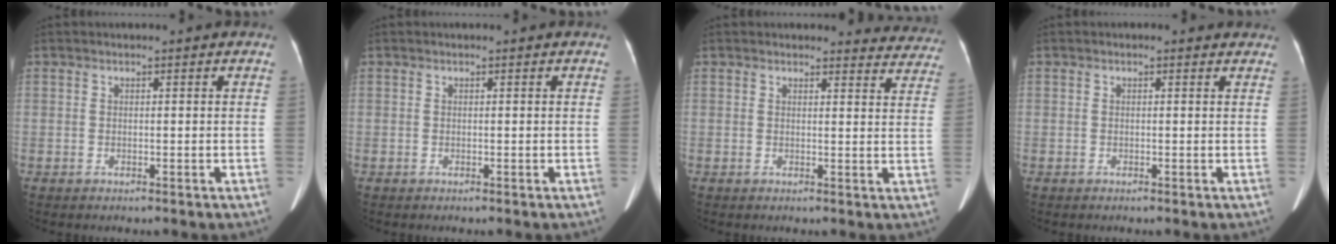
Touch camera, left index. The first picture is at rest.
{"total": 0.0}
{"total": 7.4, "force": [7.1, 2.3, -0.4], "torque": [0.044, -0.021, 0.042]}
{"total": 0.8, "force": [0.5, 0.7, 0.1], "torque": [-0.002, 0.004, -0.005]}